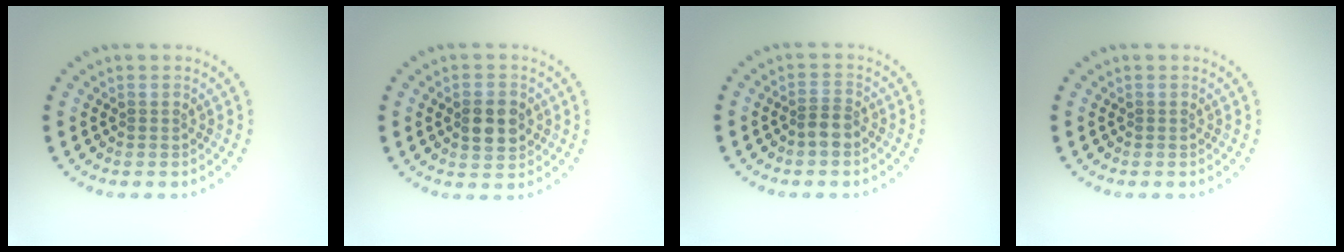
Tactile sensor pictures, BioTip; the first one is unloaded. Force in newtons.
{"total": 3.1, "press": 3.1, "slide": 0.0}
{"total": 1.9, "press": 1.6, "slide": 0.9}
{"total": 0.0}